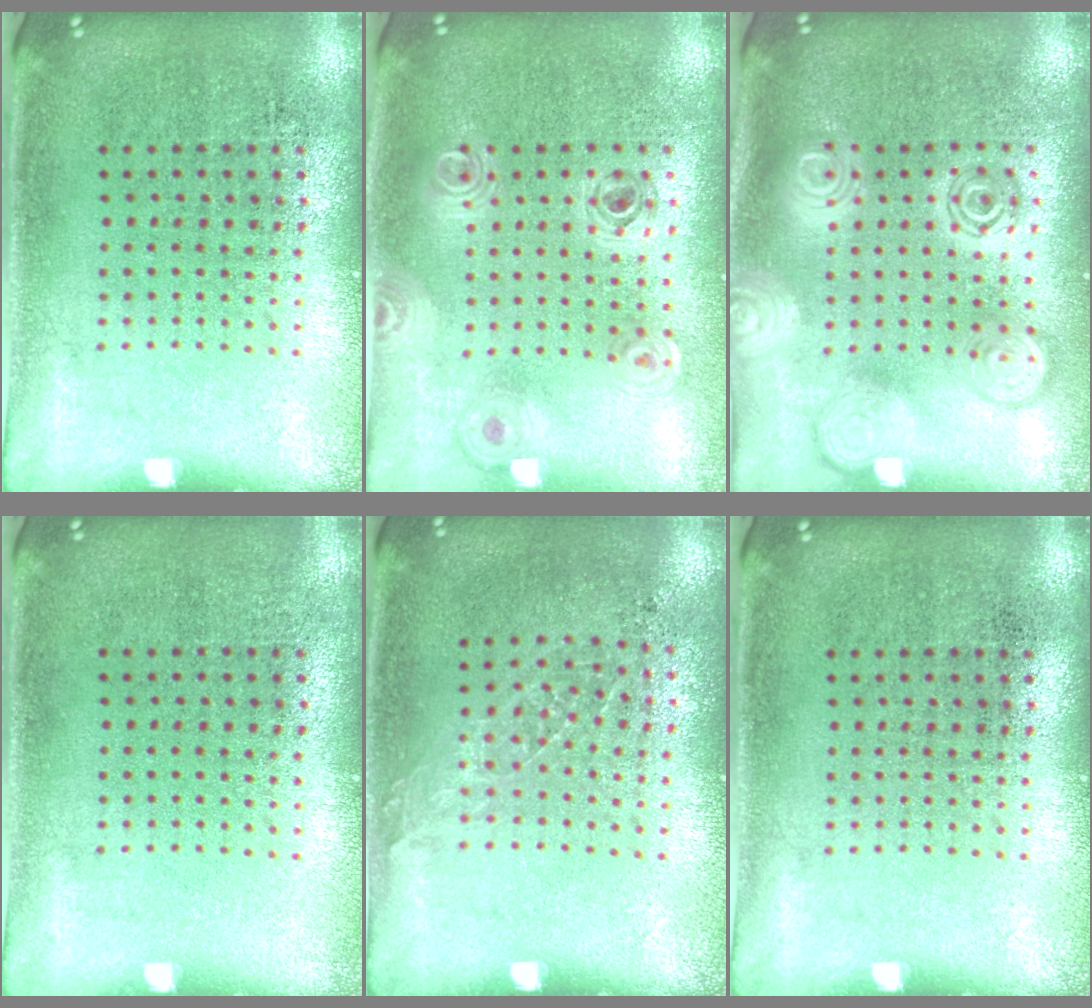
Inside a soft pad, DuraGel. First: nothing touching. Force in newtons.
{"total": 0.8, "press": 0.8, "slide": 0.2}
{"total": 2.8, "press": 2.8, "slide": 0.5}
{"total": 0.0}
{"total": 0.9, "press": 0.8, "slide": 0.2}
{"total": 0.0}